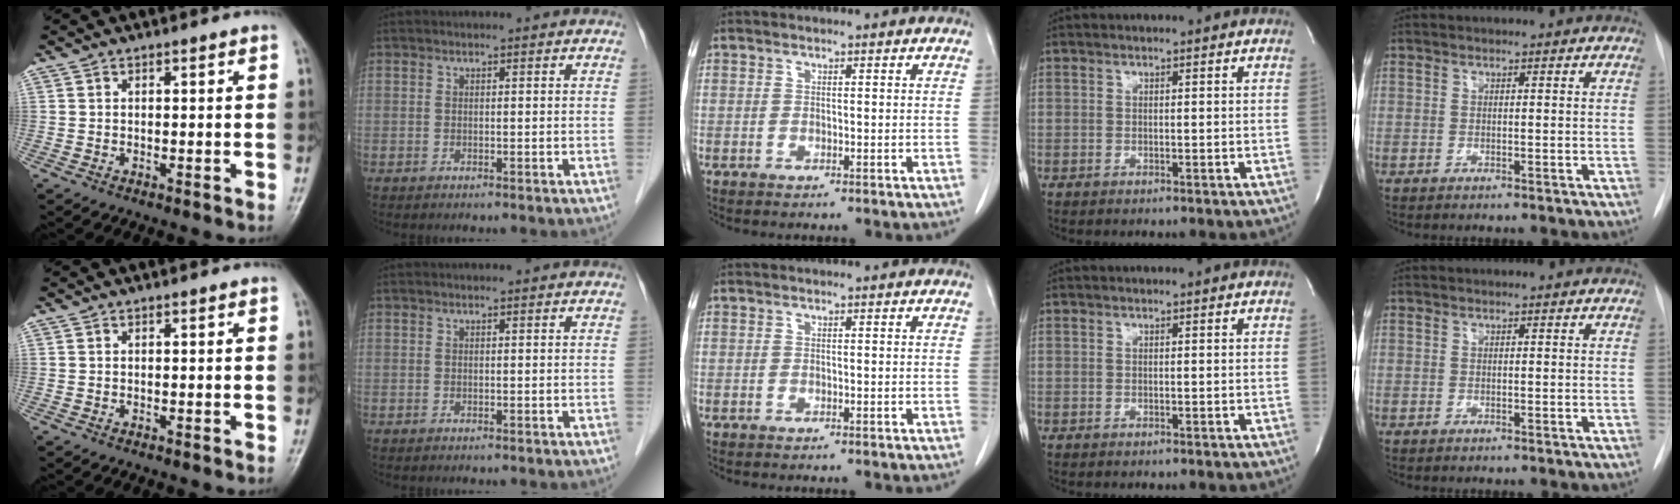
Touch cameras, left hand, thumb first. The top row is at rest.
{}